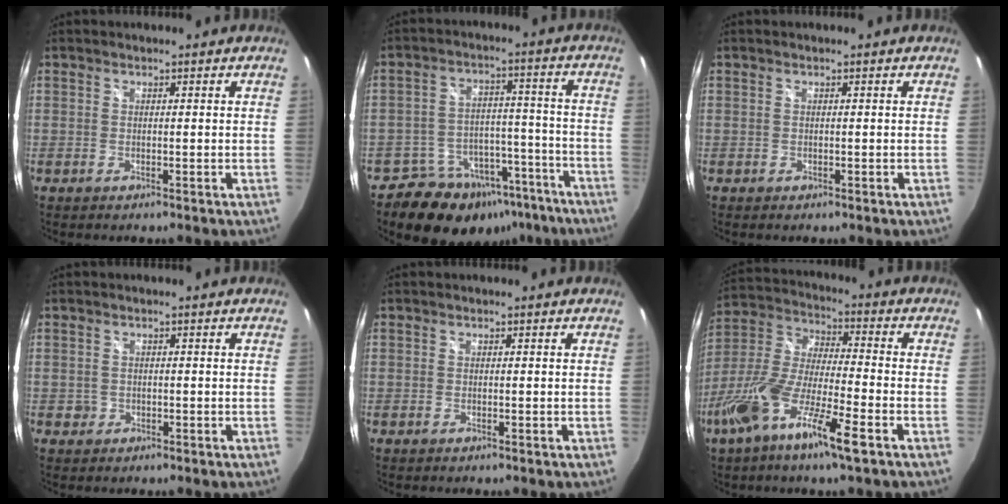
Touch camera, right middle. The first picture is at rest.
{"total": 16.0, "force": [-11.2, 10.0, 5.5], "torque": [-0.105, 0.037, -0.137]}
{"total": 0.0}
{"total": 1.4, "force": [-0.3, 1.3, 0.2], "torque": [-0.004, -0.002, -0.003]}
{"total": 0.0}
{"total": 15.8, "force": [-8.5, 2.4, 13.1], "torque": [-0.272, -0.024, -0.171]}